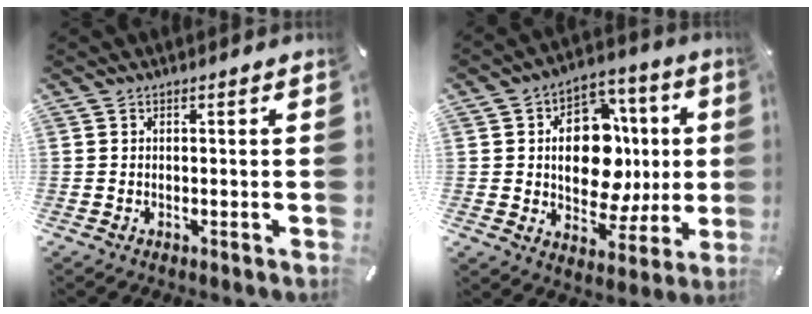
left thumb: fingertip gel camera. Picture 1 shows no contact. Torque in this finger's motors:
{"motor_torque": [1.70, 1.64, 1.54, -0.18, 0.23]}